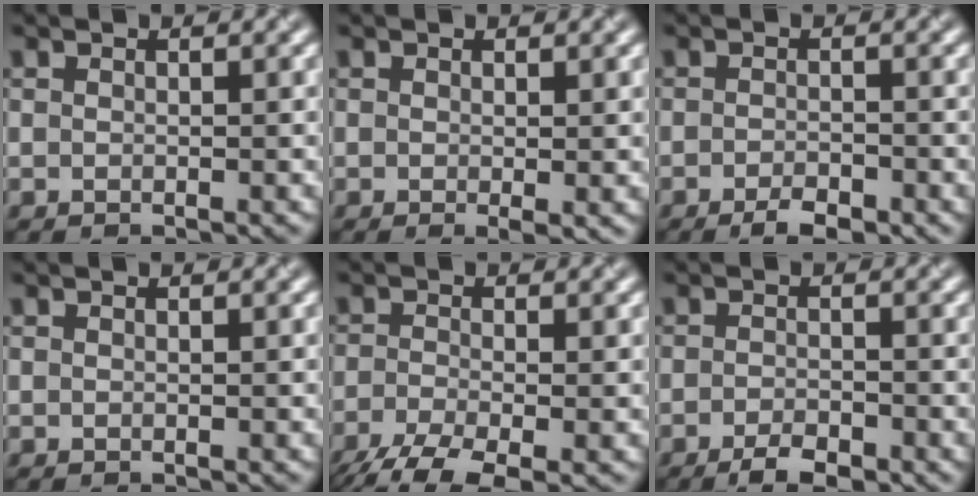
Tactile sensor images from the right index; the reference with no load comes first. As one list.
[{"total": 1.0, "force": [0.0, 0.1, 1.0], "torque": [-0.013, -0.008, -0.002]}, {"total": 2.7, "force": [-1.7, 0.9, 1.8], "torque": [-0.031, -0.003, -0.030]}, {"total": 0.0}, {"total": 5.5, "force": [-3.7, 1.6, 3.6], "torque": [-0.079, -0.018, -0.078]}, {"total": 3.1, "force": [-2.0, 1.1, 2.1], "torque": [-0.038, -0.003, -0.036]}]